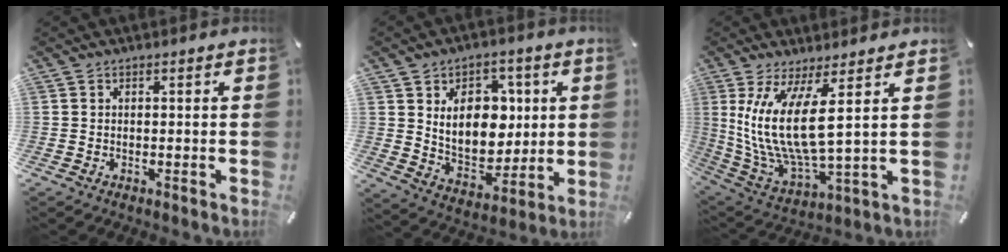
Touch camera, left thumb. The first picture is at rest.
{"total": 13.7, "force": [3.7, 10.4, 8.2], "torque": [-0.131, -0.006, 0.071]}
{"total": 14.9, "force": [4.4, 4.5, 13.5], "torque": [-0.311, -0.027, 0.073]}